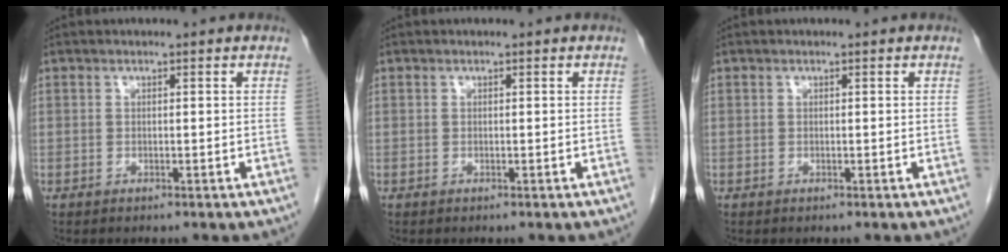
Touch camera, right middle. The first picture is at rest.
{"total": 0.0}
{"total": 0.0}